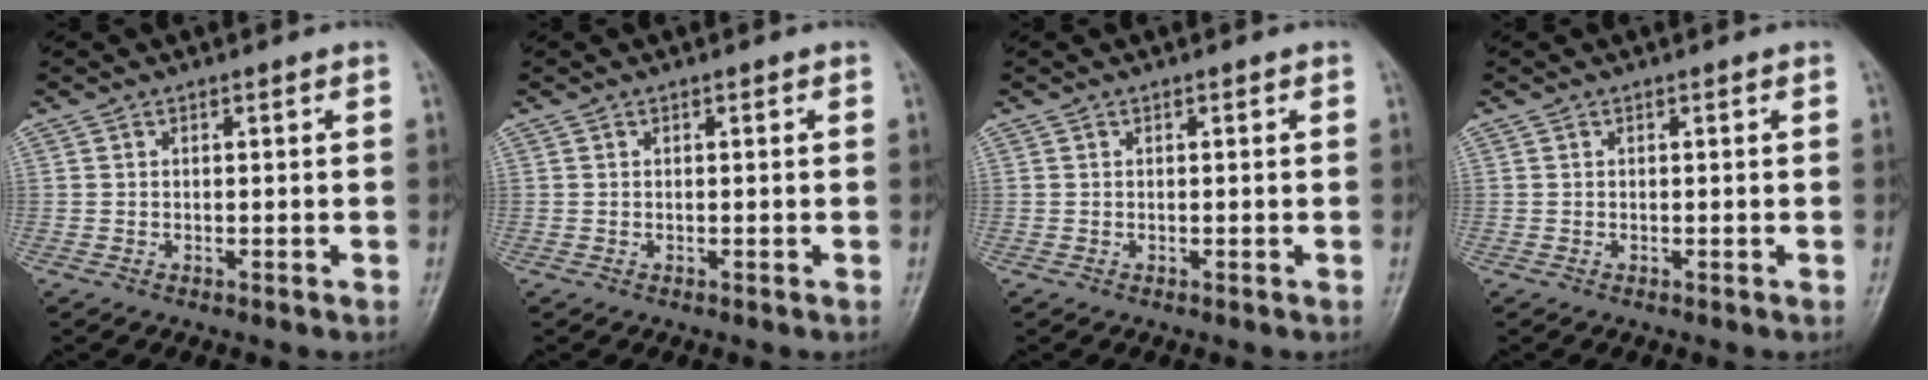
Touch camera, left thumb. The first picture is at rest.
{"total": 0.0}
{"total": 0.0}
{"total": 0.0}